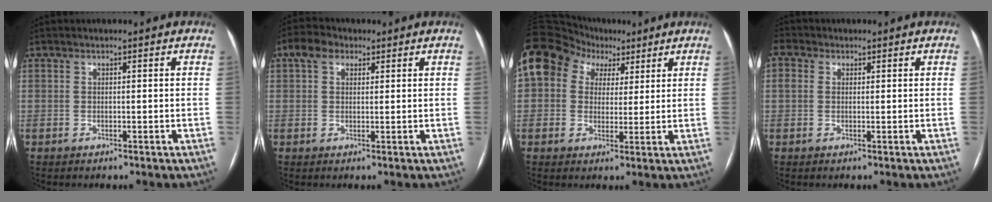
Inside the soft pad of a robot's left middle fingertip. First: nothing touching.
{"total": 3.8, "force": [1.9, 2.6, 2.0], "torque": [-0.043, 0.024, 0.036]}
{"total": 17.2, "force": [7.8, 13.3, 7.7], "torque": [-0.197, 0.088, 0.142]}
{"total": 2.6, "force": [0.9, 2.1, 1.3], "torque": [-0.038, 0.018, 0.017]}